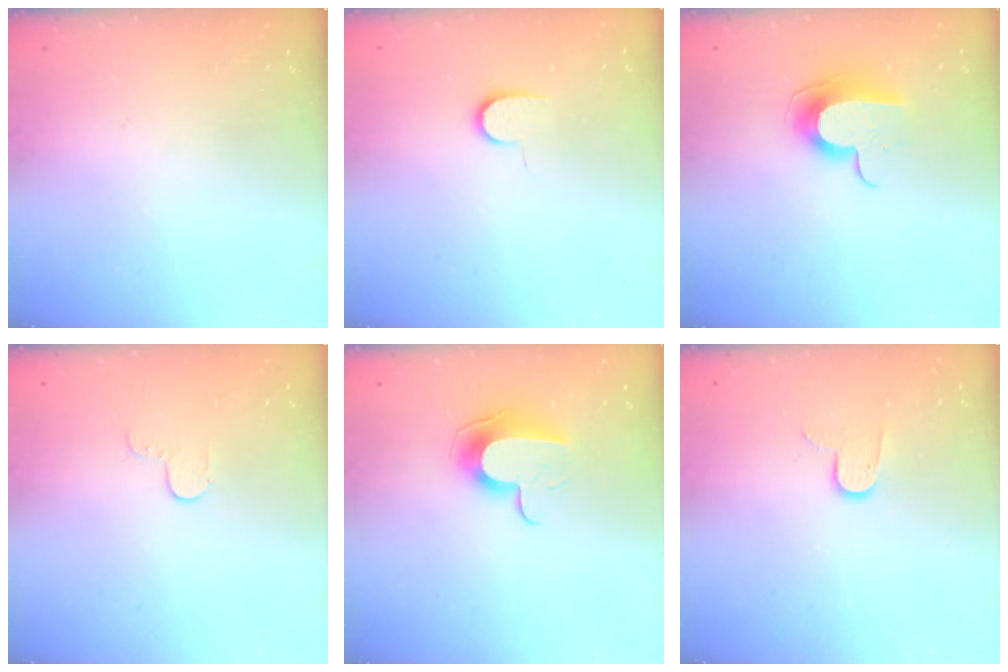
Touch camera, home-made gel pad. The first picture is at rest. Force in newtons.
{"total": 6.2, "press": 6.1, "slide": 0.7}
{"total": 9.7, "press": 9.7, "slide": 0.4}
{"total": 2.9, "press": 2.9, "slide": 0.3}
{"total": 10.2, "press": 10.2, "slide": 0.2}
{"total": 7.2, "press": 7.2, "slide": 0.5}